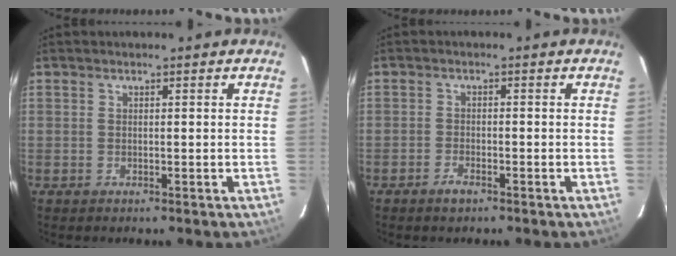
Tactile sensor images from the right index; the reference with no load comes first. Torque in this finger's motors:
{"motor_torque": [0.23, -0.26, 0.02, 0.00]}